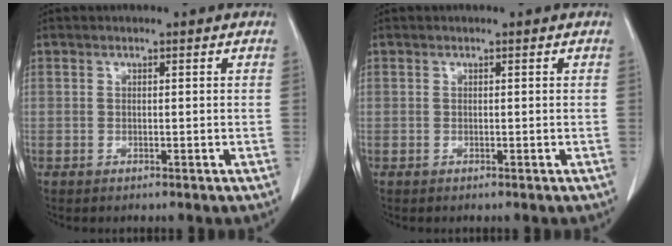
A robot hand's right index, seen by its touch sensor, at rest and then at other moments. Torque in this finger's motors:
{"motor_torque": [-0.01, 0.00, 0.00, 0.00]}